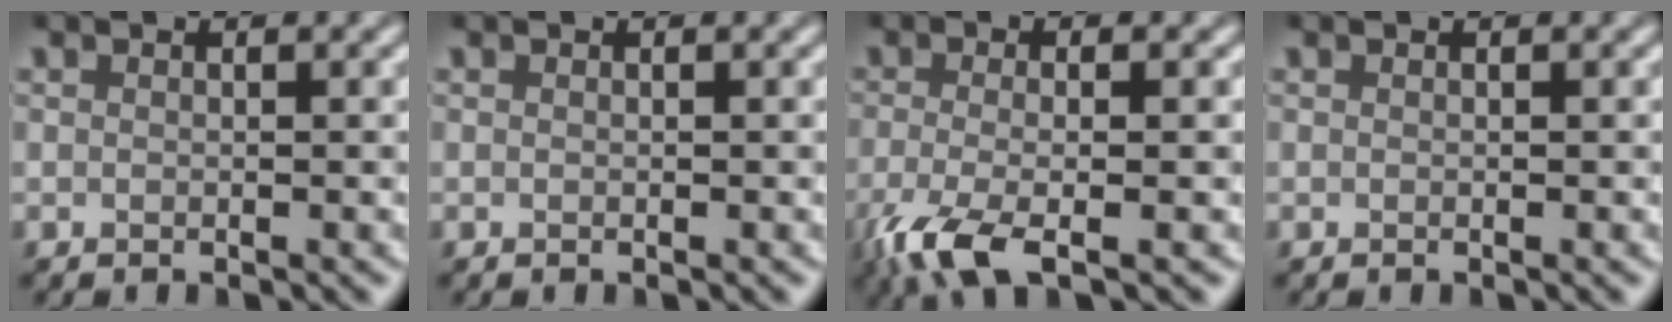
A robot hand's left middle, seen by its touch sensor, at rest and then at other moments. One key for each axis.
{"total": 0.0}
{"total": 5.4, "fx": -2.7, "fy": 1.4, "fz": 4.5, "tx": -0.100, "ty": -0.015, "tz": -0.058}
{"total": 0.0}